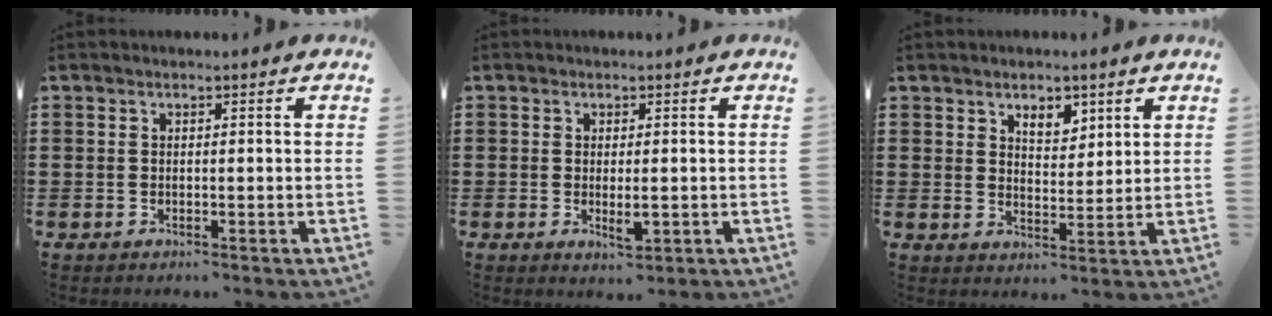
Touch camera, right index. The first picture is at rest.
{"total": 2.5, "force": [-0.4, 0.8, 2.4], "torque": [-0.041, -0.001, -0.006]}
{"total": 4.1, "force": [2.9, 2.2, 1.9], "torque": [-0.030, 0.003, 0.051]}